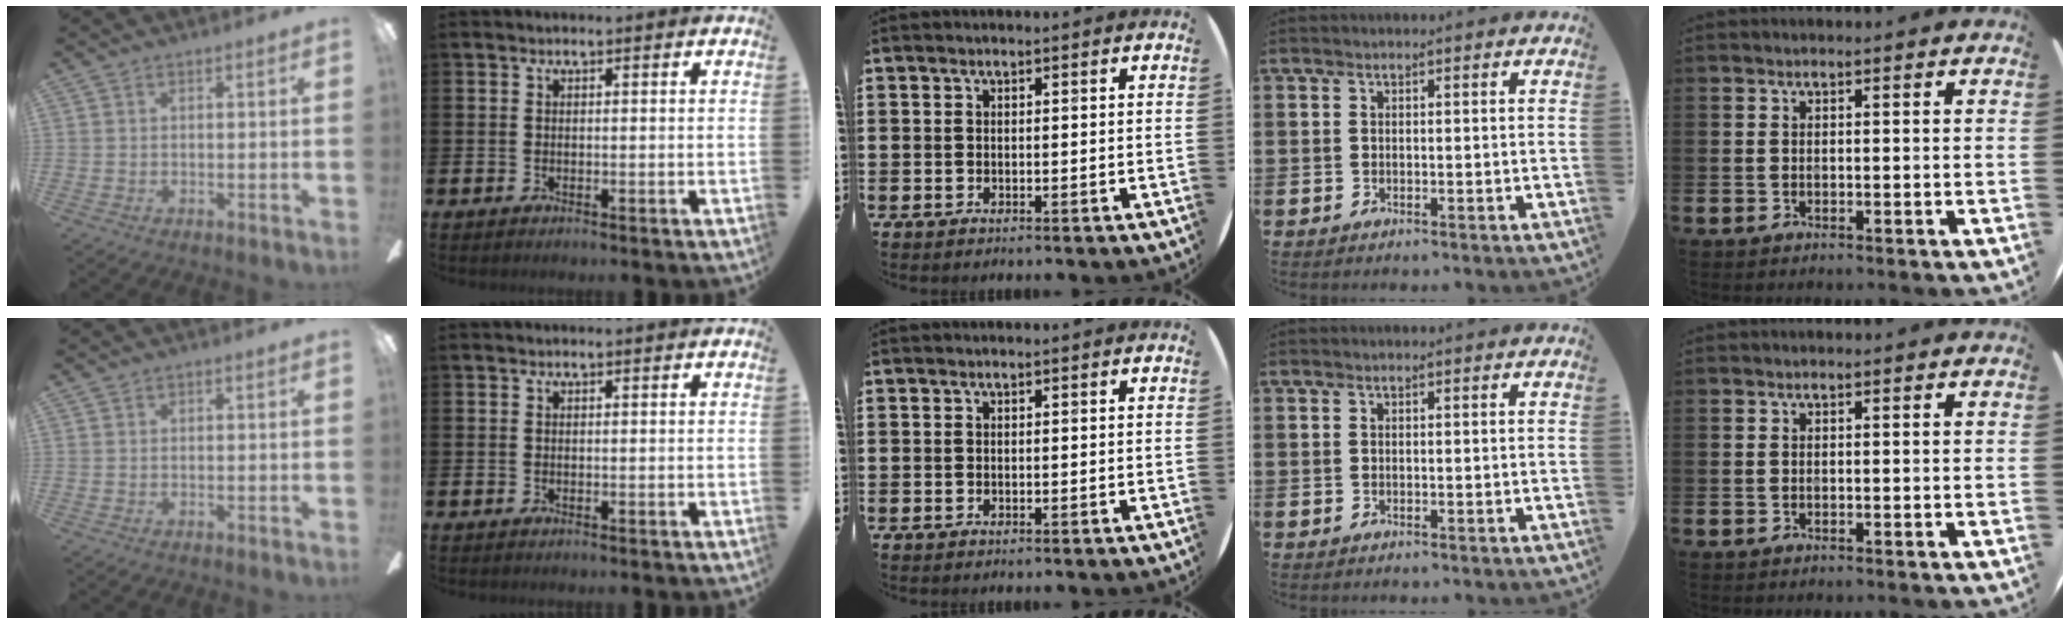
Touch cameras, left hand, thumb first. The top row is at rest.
{}